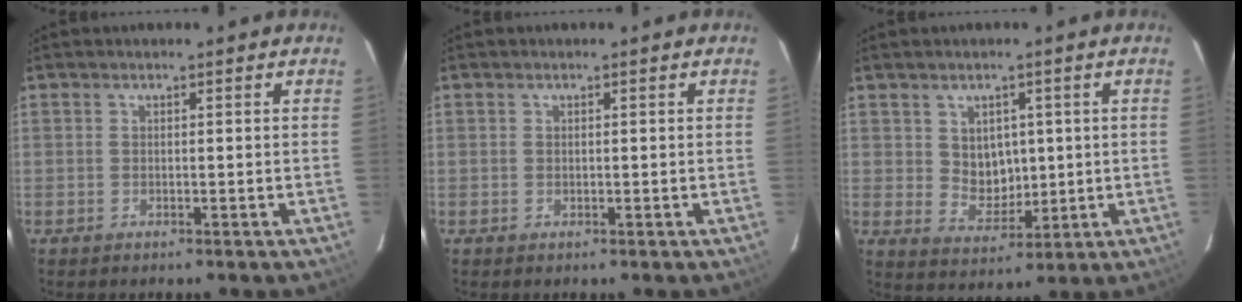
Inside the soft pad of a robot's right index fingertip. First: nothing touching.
{"total": 0.0}
{"total": 6.0, "force": [1.4, 5.1, 2.7], "torque": [-0.044, 0.001, 0.040]}